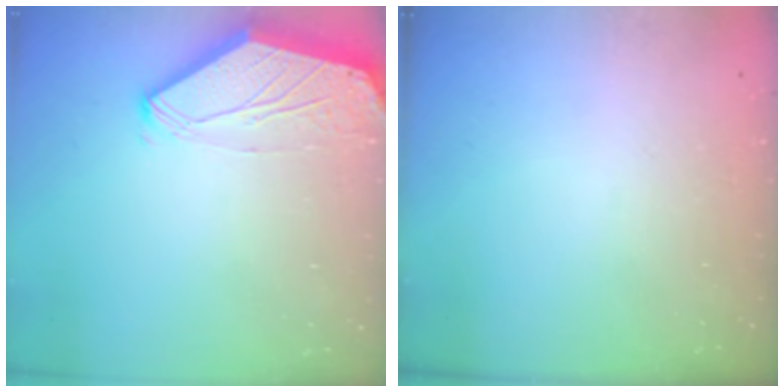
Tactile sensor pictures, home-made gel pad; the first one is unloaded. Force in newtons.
{"total": 0.0}